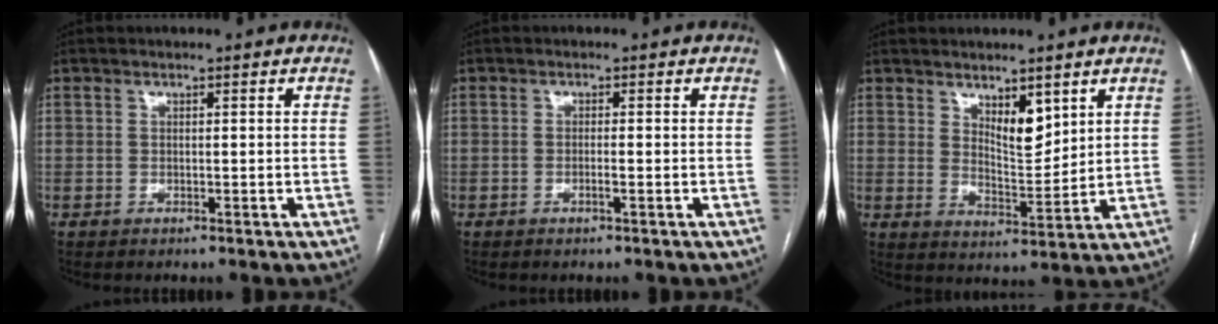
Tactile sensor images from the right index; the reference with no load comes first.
{"total": 1.2, "force": [-0.5, 0.0, 1.1], "torque": [-0.021, 0.000, -0.008]}
{"total": 5.8, "force": [3.4, 2.0, 4.2], "torque": [-0.074, -0.014, 0.066]}